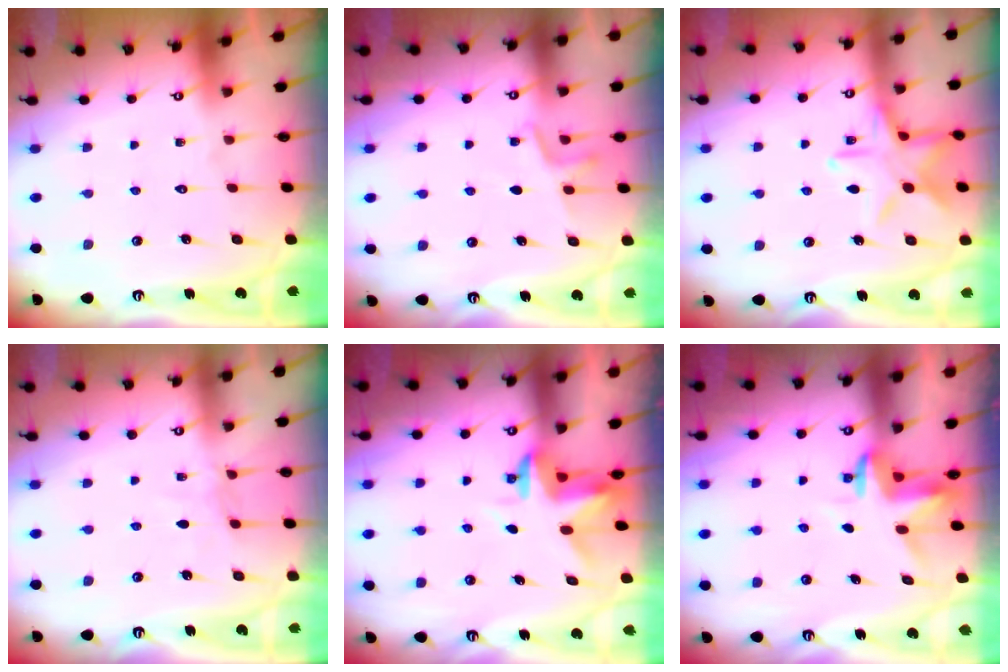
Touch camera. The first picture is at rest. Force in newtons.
{"total": 4.3, "press": 4.1, "slide": 1.2}
{"total": 12.8, "press": 12.8, "slide": 0.8}
{"total": 3.8, "press": 3.8, "slide": 0.5}
{"total": 3.2, "press": 3.2, "slide": 0.3}
{"total": 3.6, "press": 3.6, "slide": 0.2}